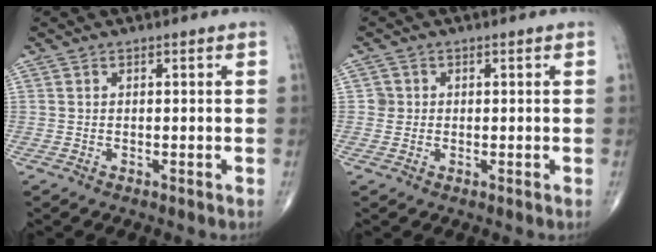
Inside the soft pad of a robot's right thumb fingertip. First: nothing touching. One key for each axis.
{"total": 1.6, "fx": 0.1, "fy": 1.6, "fz": 0.1, "tx": 0.010, "ty": 0.005, "tz": -0.001}